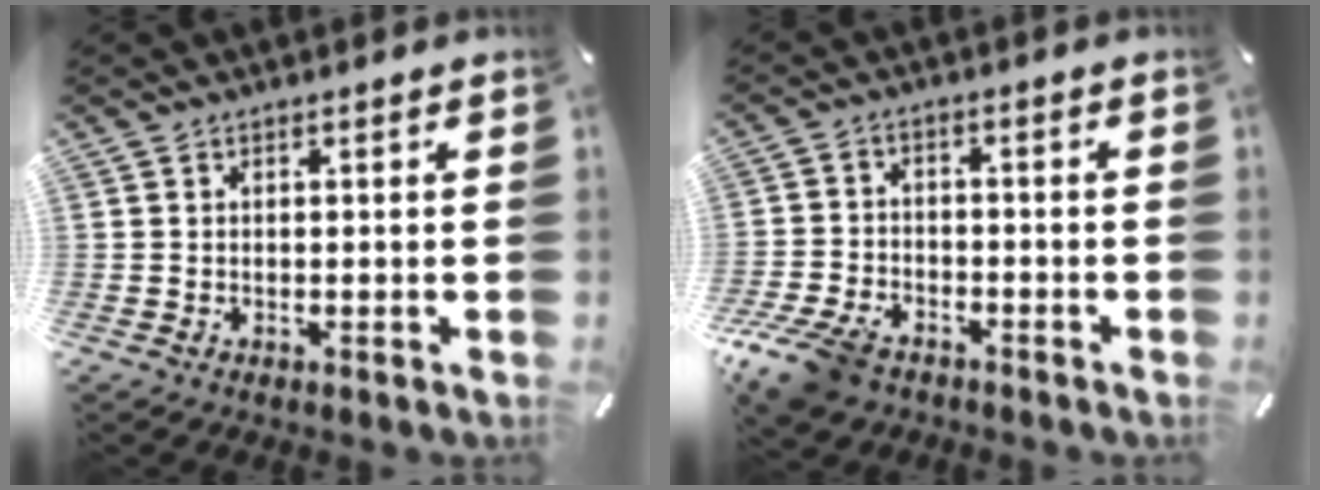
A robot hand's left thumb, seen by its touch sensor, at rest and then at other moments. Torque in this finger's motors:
{"motor_torque": [-0.10, 1.09, 0.43, 0.36, 0.21]}